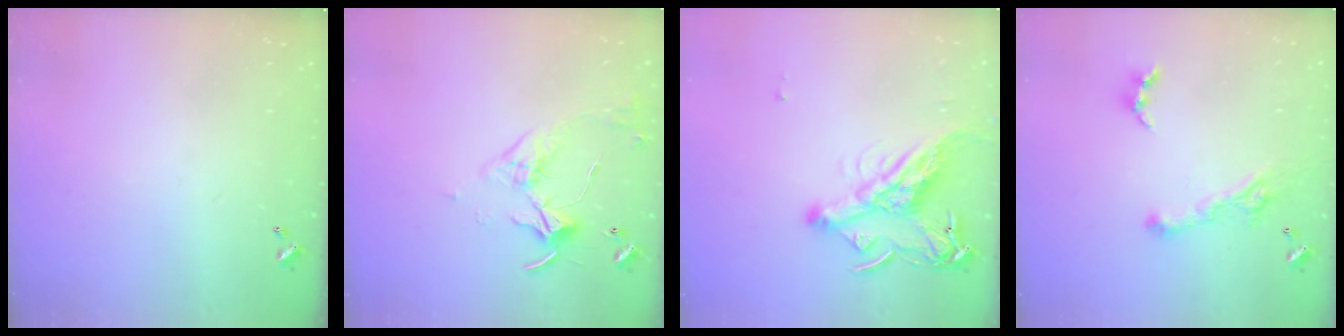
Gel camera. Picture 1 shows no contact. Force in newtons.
{"total": 3.4, "press": 3.4, "slide": 0.6}
{"total": 10.7, "press": 10.6, "slide": 1.6}
{"total": 7.0, "press": 6.9, "slide": 1.1}